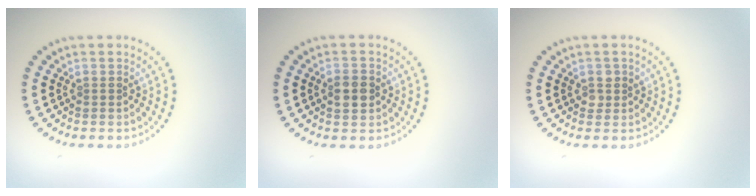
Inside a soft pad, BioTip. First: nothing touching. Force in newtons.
{"total": 2.6, "press": 2.6, "slide": 0.2}
{"total": 1.1, "press": 1.1, "slide": 0.2}